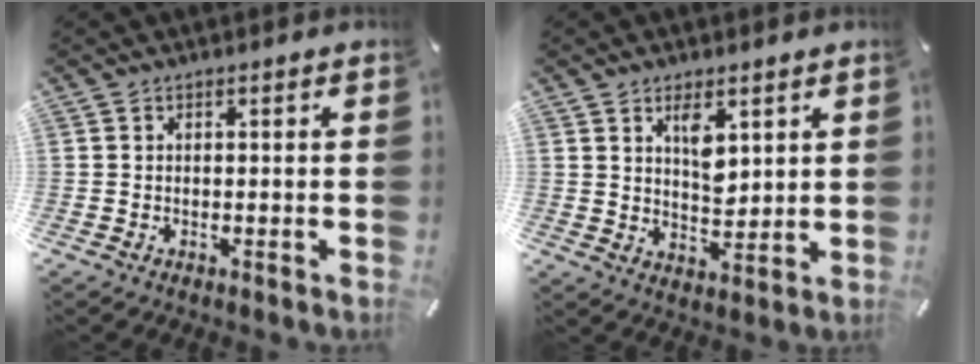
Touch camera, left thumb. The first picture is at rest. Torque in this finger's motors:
{"motor_torque": [1.23, 1.38, 0.79, -0.68, 0.08]}